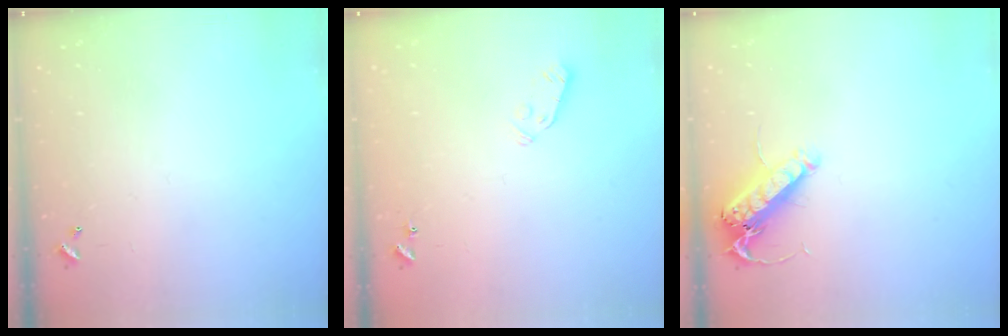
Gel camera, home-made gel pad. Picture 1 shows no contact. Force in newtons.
{"total": 3.9, "press": 3.8, "slide": 0.9}
{"total": 14.2, "press": 14.0, "slide": 2.5}